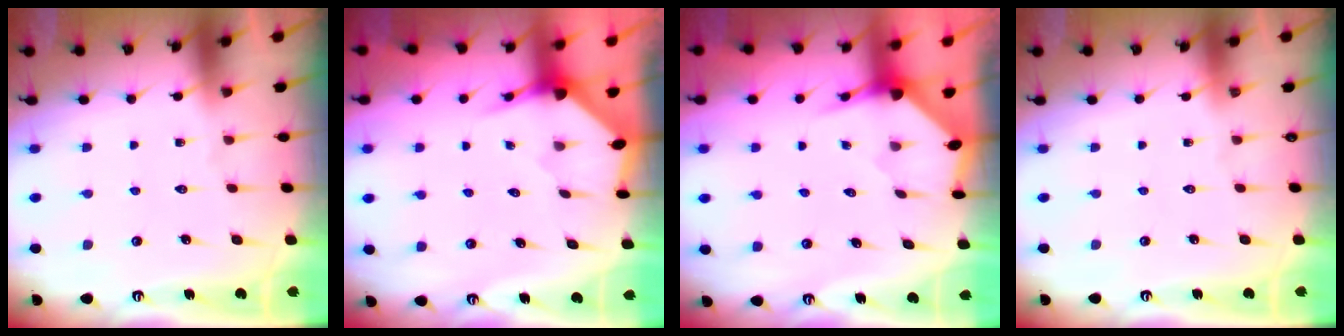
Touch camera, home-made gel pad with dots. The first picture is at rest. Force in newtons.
{"total": 3.3, "press": 3.3, "slide": 0.1}
{"total": 3.2, "press": 3.2, "slide": 0.3}
{"total": 0.0}